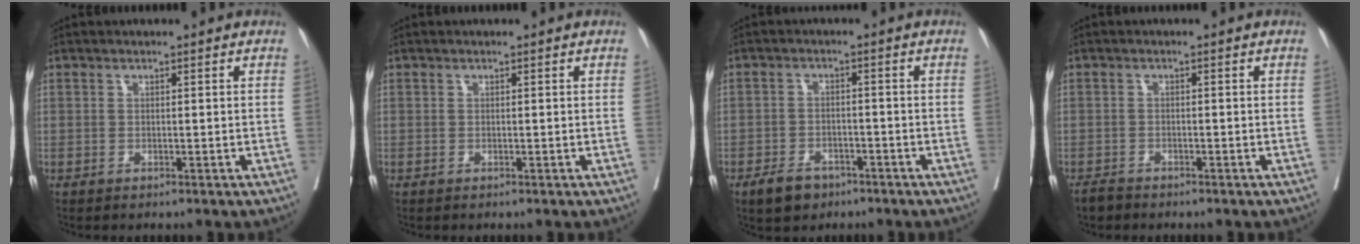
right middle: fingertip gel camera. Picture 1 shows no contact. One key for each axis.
{"total": 0.0}
{"total": 4.5, "fx": -3.1, "fy": 2.7, "fz": 1.9, "tx": -0.038, "ty": 0.002, "tz": -0.047}
{"total": 1.7, "fx": -1.5, "fy": 0.7, "fz": 0.4, "tx": -0.009, "ty": -0.002, "tz": -0.025}